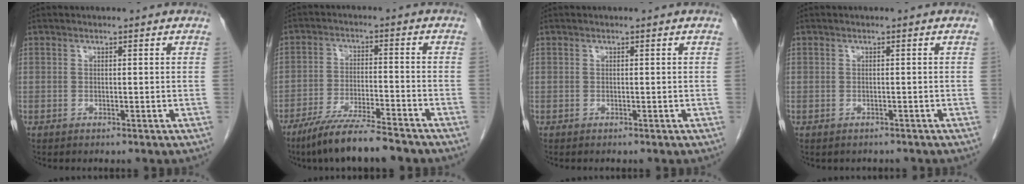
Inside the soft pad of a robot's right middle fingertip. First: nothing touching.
{"total": 11.4, "force": [-9.3, 0.7, 6.5], "torque": [-0.110, -0.030, -0.156]}
{"total": 0.0}
{"total": 1.2, "force": [-1.1, 0.6, 0.1], "torque": [-0.012, -0.002, -0.013]}